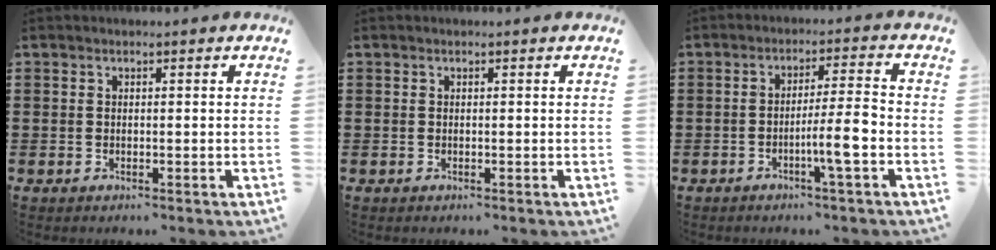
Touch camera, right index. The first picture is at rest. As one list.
[{"total": 0.0}, {"total": 6.3, "force": [-2.2, 0.0, 5.9], "torque": [-0.106, -0.005, -0.044]}]